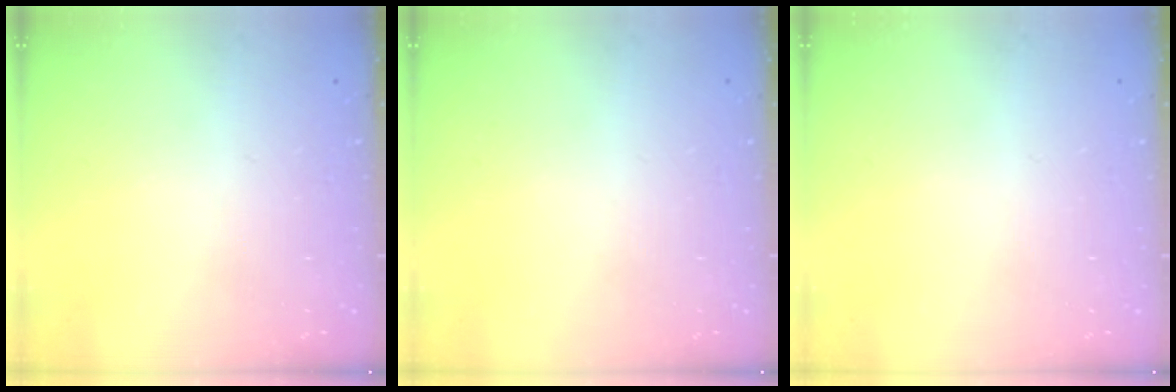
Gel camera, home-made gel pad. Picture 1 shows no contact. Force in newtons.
{"total": 0.0}
{"total": 0.0}